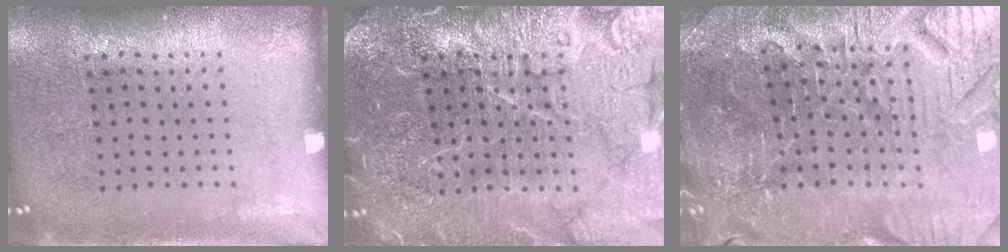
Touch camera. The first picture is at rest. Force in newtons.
{"total": 7.0, "press": 6.9, "slide": 0.9}
{"total": 4.5, "press": 4.4, "slide": 1.0}